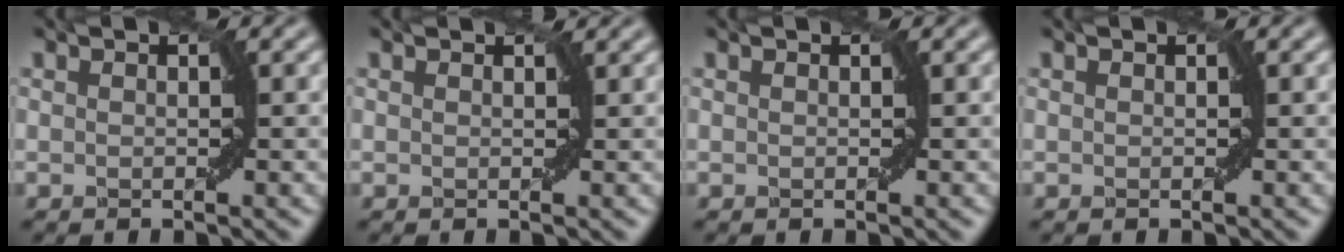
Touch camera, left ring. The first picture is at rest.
{"total": 0.7, "force": [0.7, 0.0, 0.2], "torque": [-0.004, 0.000, 0.012]}
{"total": 0.0}
{"total": 0.0}